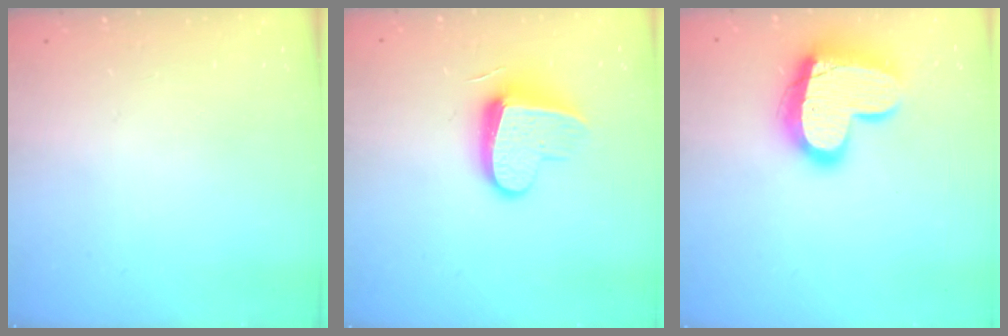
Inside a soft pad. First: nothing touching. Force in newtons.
{"total": 11.6, "press": 11.6, "slide": 0.5}
{"total": 17.6, "press": 17.6, "slide": 1.2}